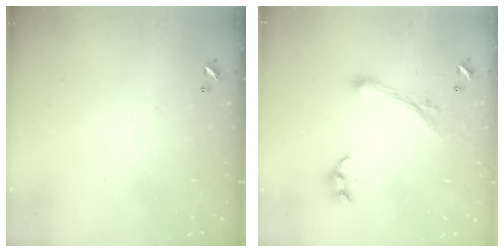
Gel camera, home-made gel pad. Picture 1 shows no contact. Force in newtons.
{"total": 1.1, "press": 0.6, "slide": 0.9}